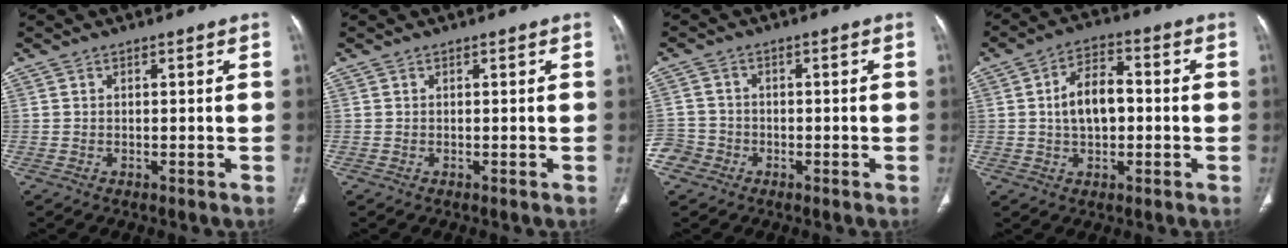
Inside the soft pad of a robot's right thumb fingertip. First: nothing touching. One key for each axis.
{"total": 0.0}
{"total": 4.5, "fx": -2.3, "fy": 3.9, "fz": 0.6, "tx": 0.002, "ty": 0.019, "tz": -0.048}
{"total": 8.5, "fx": 0.0, "fy": 5.0, "fz": 6.8, "tx": -0.105, "ty": 0.021, "tz": -0.006}